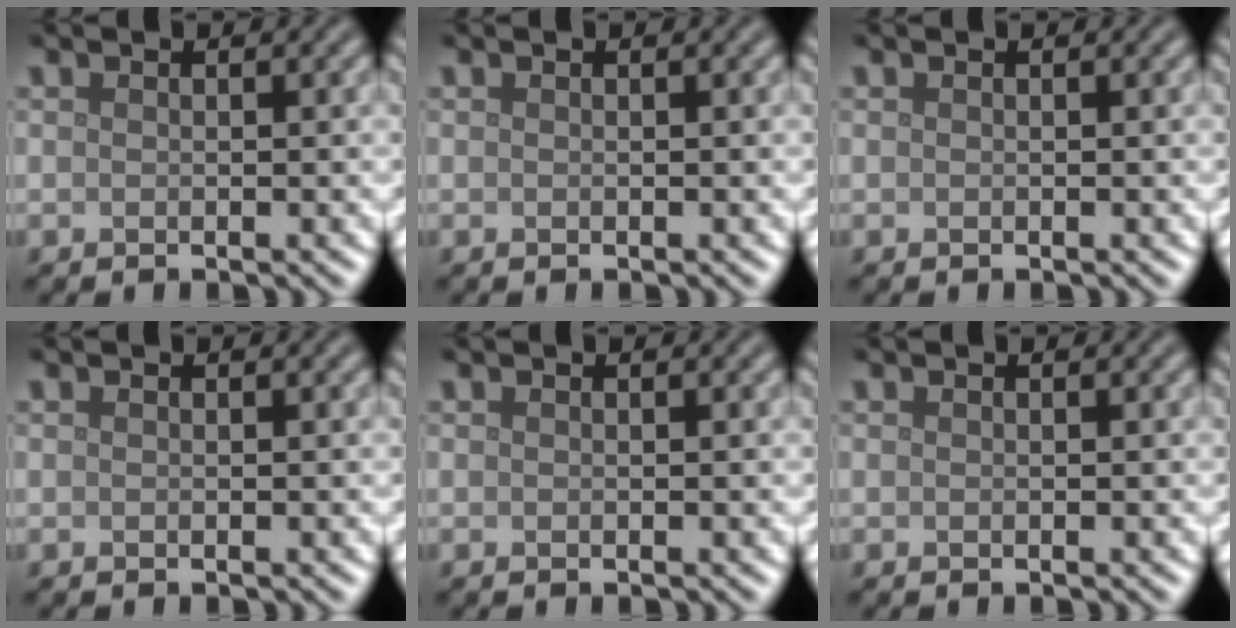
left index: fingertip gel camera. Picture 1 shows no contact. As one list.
[{"total": 0.0}, {"total": 0.0}, {"total": 0.0}, {"total": 0.0}, {"total": 0.0}]